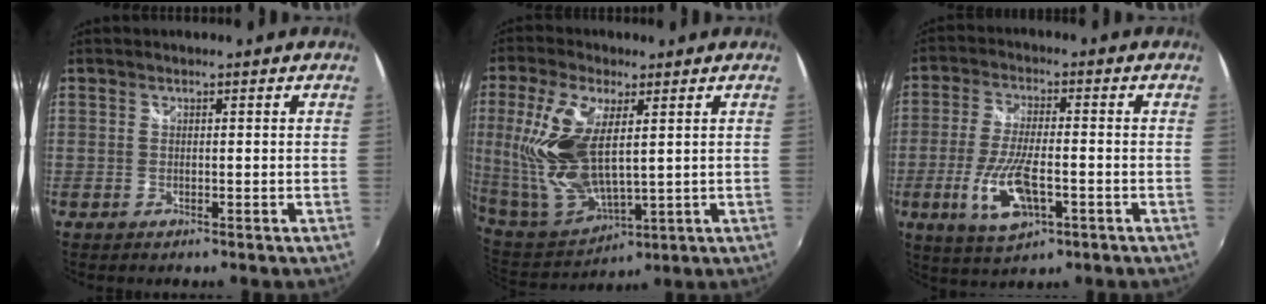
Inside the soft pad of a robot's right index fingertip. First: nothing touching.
{"total": 16.7, "force": [3.6, 7.6, 14.4], "torque": [-0.300, -0.002, 0.089]}
{"total": 10.6, "force": [-3.5, 3.7, 9.3], "torque": [-0.195, -0.012, -0.061]}